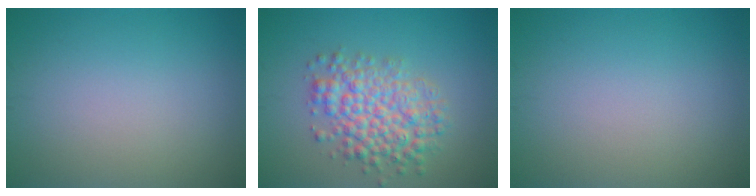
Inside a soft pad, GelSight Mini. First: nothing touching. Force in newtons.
{"total": 5.5, "press": 5.5, "slide": 0.1}
{"total": 0.0}